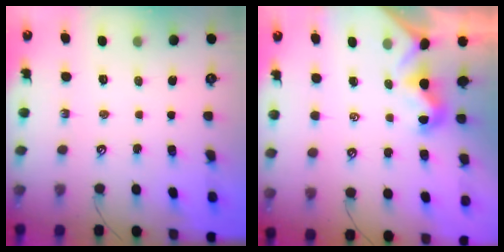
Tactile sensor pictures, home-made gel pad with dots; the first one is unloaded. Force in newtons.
{"total": 0.9, "press": 0.7, "slide": 0.5}